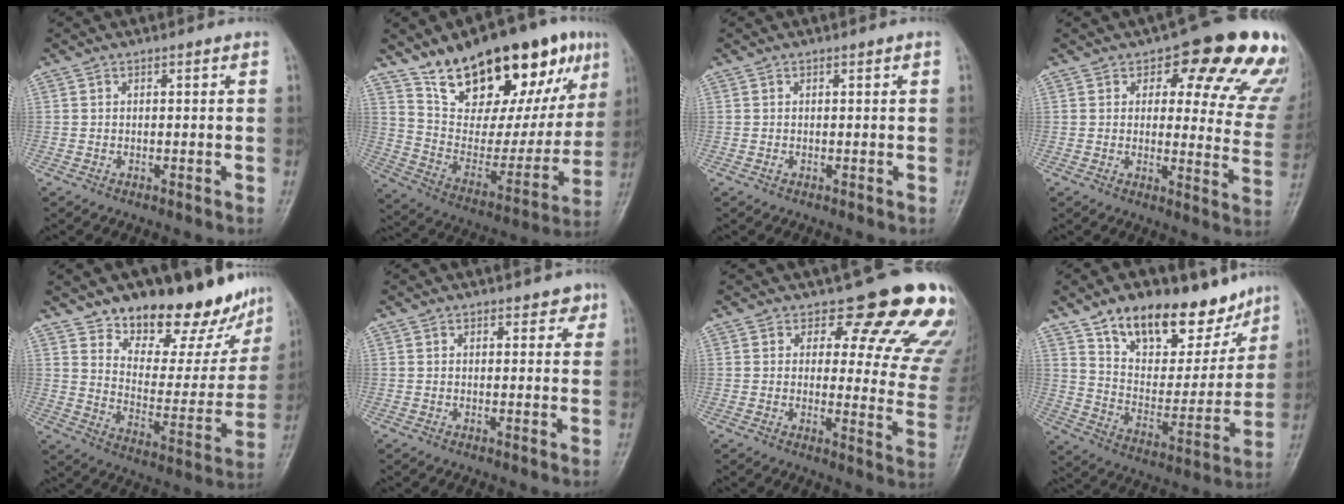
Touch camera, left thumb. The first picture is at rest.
{"total": 28.8, "force": [16.8, 12.3, 19.9], "torque": [-0.253, -0.044, 0.272]}
{"total": 0.5, "force": [0.1, 0.3, 0.4], "torque": [-0.002, 0.000, 0.002]}
{"total": 19.2, "force": [10.9, 8.2, 13.5], "torque": [-0.108, -0.046, 0.118]}
{"total": 21.2, "force": [17.1, 8.7, 9.2], "torque": [-0.074, -0.114, 0.244]}
{"total": 2.5, "force": [1.7, 1.5, 1.0], "torque": [0.014, -0.006, 0.017]}
{"total": 17.7, "force": [13.5, 7.4, 8.8], "torque": [-0.048, -0.085, 0.136]}
{"total": 20.9, "force": [14.4, 10.6, 10.9], "torque": [-0.111, -0.068, 0.236]}